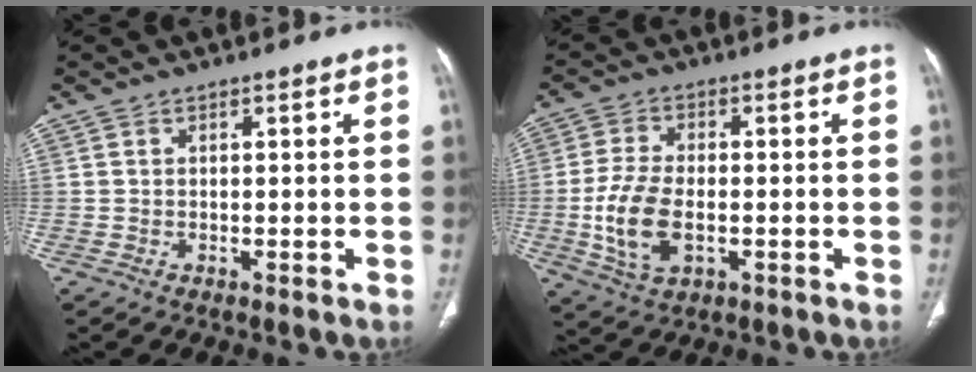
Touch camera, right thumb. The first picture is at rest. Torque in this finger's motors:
{"motor_torque": [0.17, 0.20, 0.96, 0.04, 0.23]}